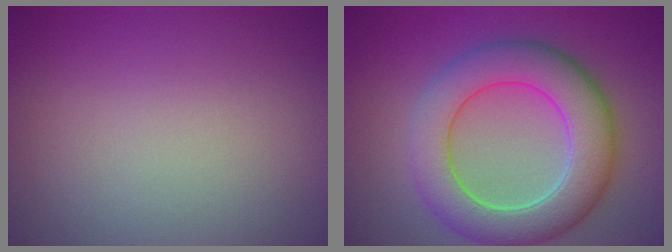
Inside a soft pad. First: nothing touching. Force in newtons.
{"total": 7.6, "press": 7.6, "slide": 0.1}